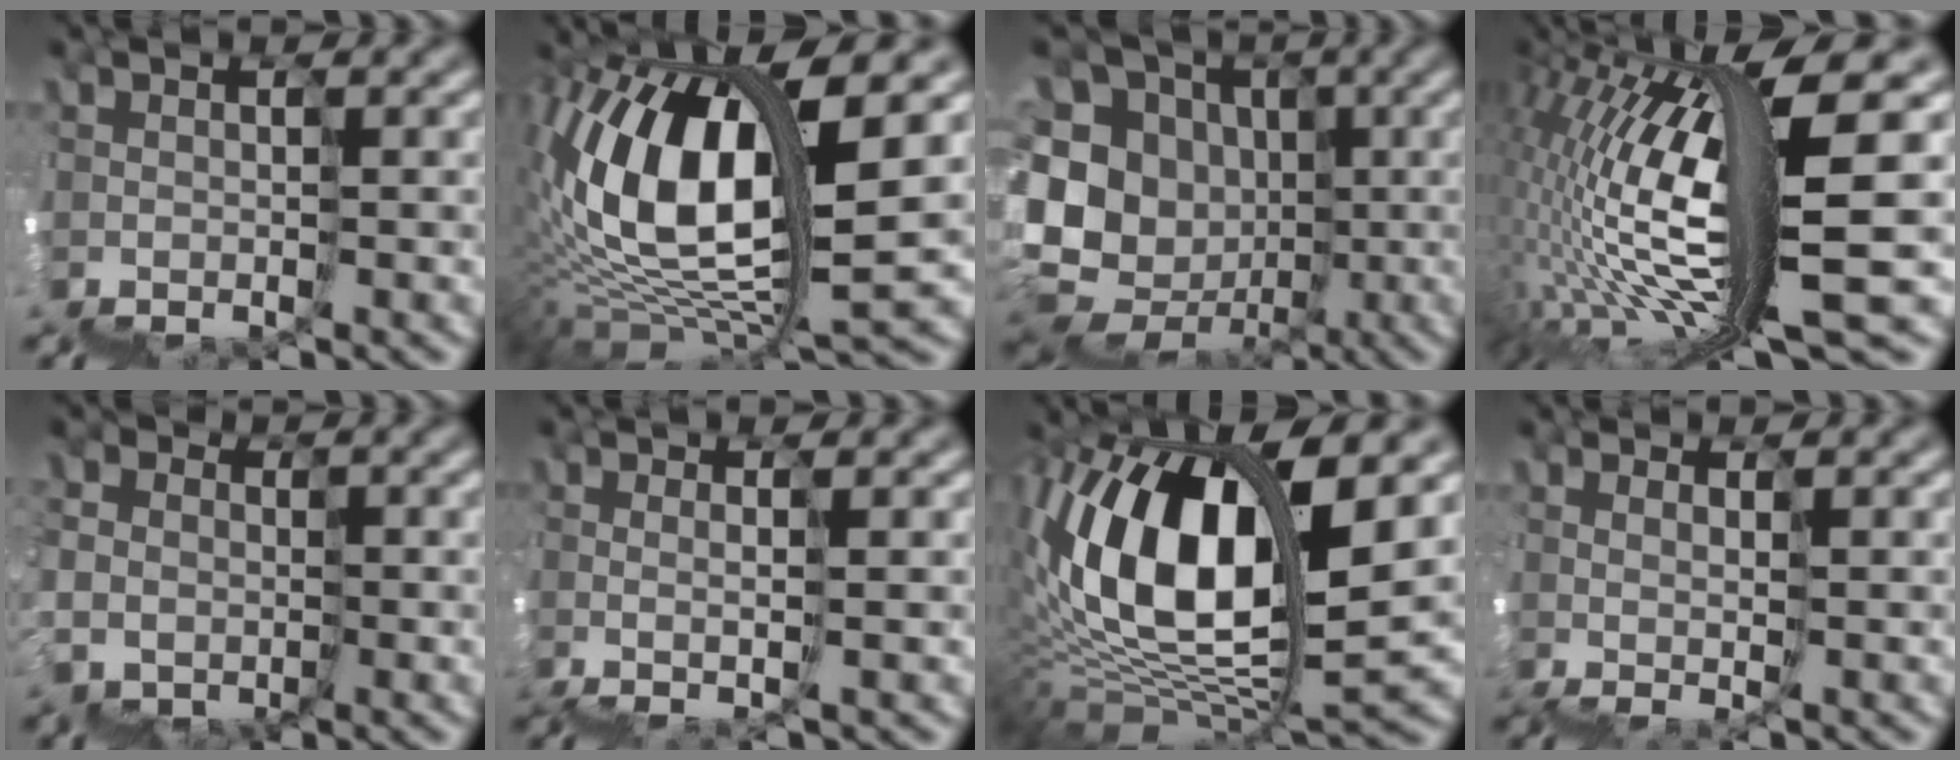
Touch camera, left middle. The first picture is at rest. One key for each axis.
{"total": 6.6, "fx": 2.8, "fy": 2.1, "fz": 5.6, "tx": -0.121, "ty": 0.017, "tz": 0.046}
{"total": 10.7, "fx": -2.0, "fy": 10.3, "fz": 2.1, "tx": -0.062, "ty": 0.031, "tz": -0.054}
{"total": 10.5, "fx": 0.9, "fy": 0.9, "fz": 10.4, "tx": -0.202, "ty": 0.022, "tz": 0.033}
{"total": 3.3, "fx": -0.4, "fy": 2.8, "fz": -1.7, "tx": 0.023, "ty": 0.001, "tz": -0.012}
{"total": 1.2, "fx": 0.7, "fy": -0.1, "fz": 0.9, "tx": 0.021, "ty": 0.023, "tz": 0.012}
{"total": 8.1, "fx": 2.7, "fy": 3.5, "fz": 6.8, "tx": -0.128, "ty": 0.019, "tz": 0.040}
{"total": 0.9, "fx": 0.5, "fy": -0.6, "fz": 0.4, "tx": 0.014, "ty": 0.013, "tz": 0.010}